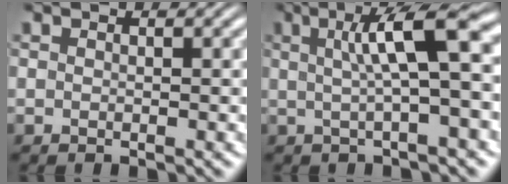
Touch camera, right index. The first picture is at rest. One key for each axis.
{"total": 6.4, "fx": 1.1, "fy": 1.1, "fz": 6.2, "tx": -0.086, "ty": 0.023, "tz": 0.017}